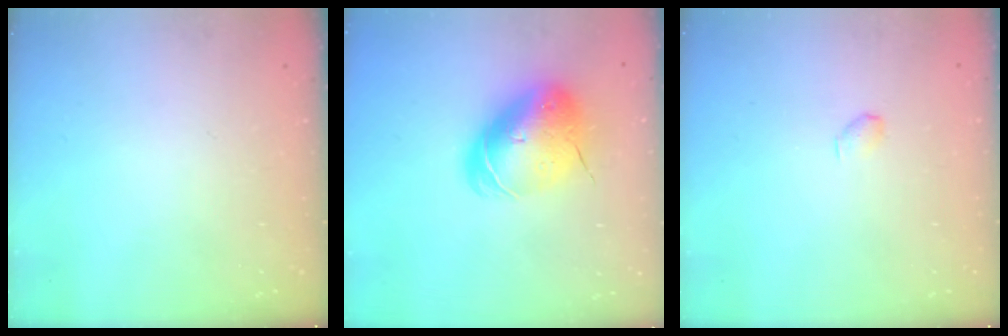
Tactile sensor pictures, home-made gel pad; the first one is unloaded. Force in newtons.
{"total": 12.1, "press": 11.9, "slide": 2.2}
{"total": 3.1, "press": 3.0, "slide": 0.6}